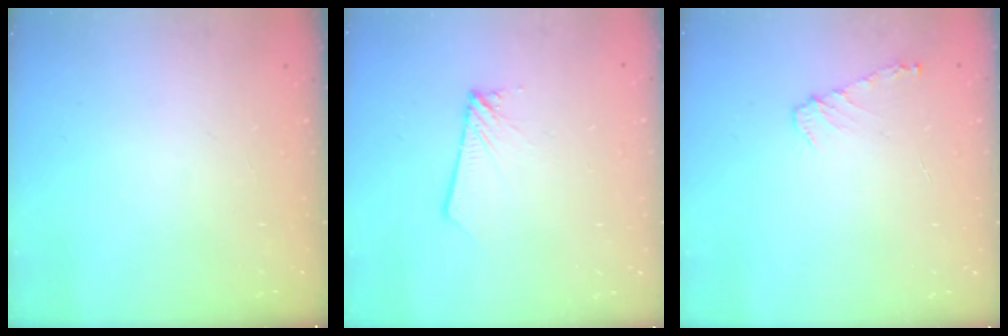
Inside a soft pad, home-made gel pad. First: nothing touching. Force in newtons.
{"total": 1.8, "press": 1.8, "slide": 0.2}
{"total": 6.4, "press": 6.3, "slide": 0.6}